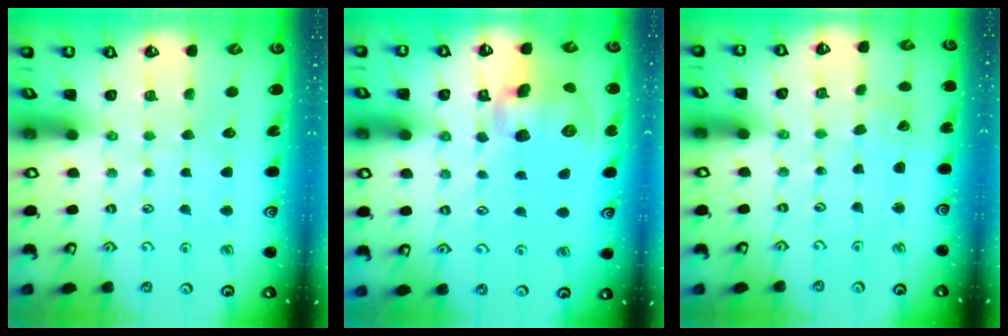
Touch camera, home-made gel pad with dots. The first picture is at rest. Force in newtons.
{"total": 14.7, "press": 14.5, "slide": 2.7}
{"total": 3.0, "press": 3.0, "slide": 0.3}